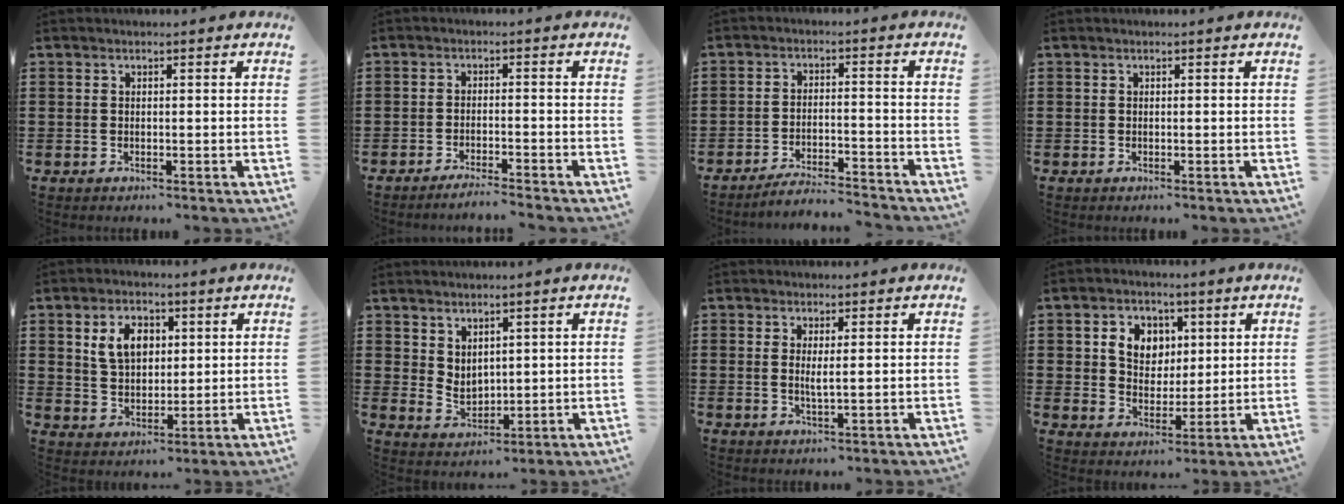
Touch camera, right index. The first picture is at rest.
{"total": 2.3, "force": [-2.2, -0.5, 0.5], "torque": [-0.007, 0.001, -0.043]}
{"total": 4.1, "force": [-4.0, -0.2, 0.9], "torque": [-0.024, -0.002, -0.082]}
{"total": 0.0}
{"total": 6.0, "force": [2.2, 4.0, 3.8], "torque": [-0.081, 0.014, 0.038]}
{"total": 3.4, "force": [2.9, 1.6, 0.7], "torque": [-0.022, -0.005, 0.057]}
{"total": 1.9, "force": [0.5, 0.0, 1.9], "torque": [-0.035, -0.003, 0.010]}
{"total": 5.8, "force": [2.2, 4.8, 2.5], "torque": [-0.055, 0.013, 0.035]}